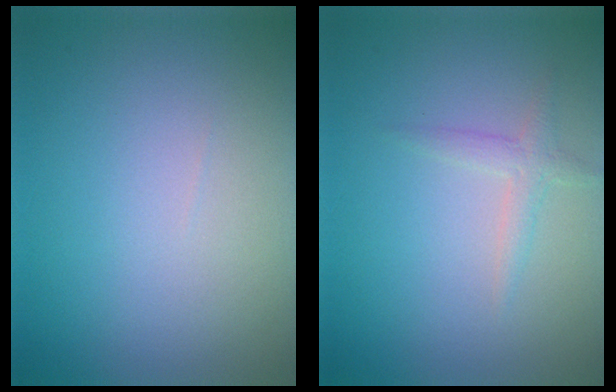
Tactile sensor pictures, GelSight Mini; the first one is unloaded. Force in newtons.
{"total": 1.5, "press": 1.5, "slide": 0.0}